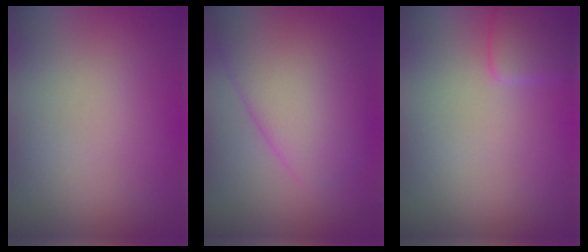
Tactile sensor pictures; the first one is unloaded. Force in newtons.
{"total": 6.1, "press": 6.1, "slide": 0.1}
{"total": 1.8, "press": 1.8, "slide": 0.1}